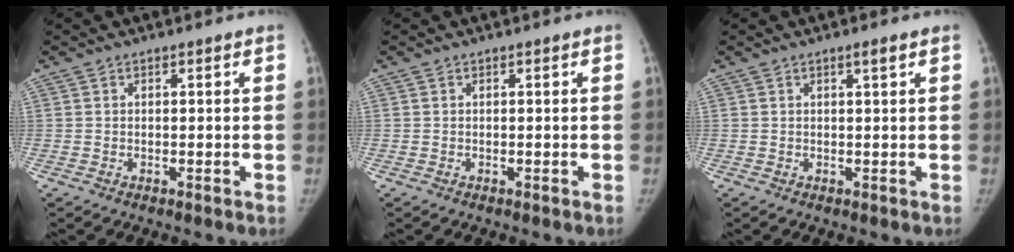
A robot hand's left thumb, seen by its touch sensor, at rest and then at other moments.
{"total": 0.0}
{"total": 1.3, "force": [0.7, 0.0, 1.1], "torque": [-0.014, -0.003, 0.013]}